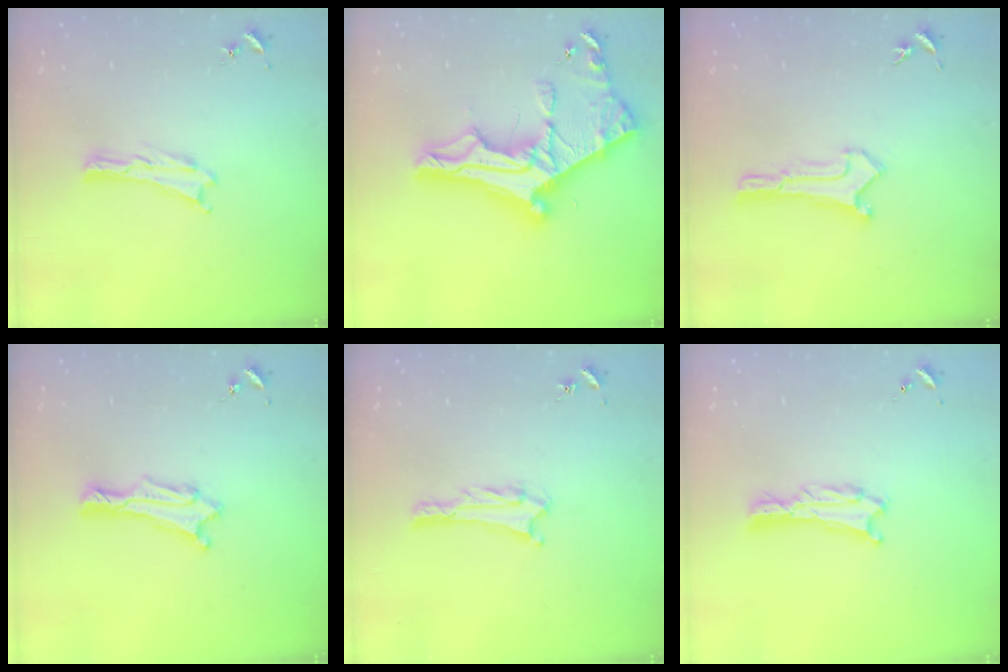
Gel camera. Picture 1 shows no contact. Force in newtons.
{"total": 12.4, "press": 12.3, "slide": 1.4}
{"total": 0.0}
{"total": 1.3, "press": 1.3, "slide": 0.1}
{"total": 2.7, "press": 2.7, "slide": 0.2}
{"total": 0.7, "press": 0.7, "slide": 0.1}